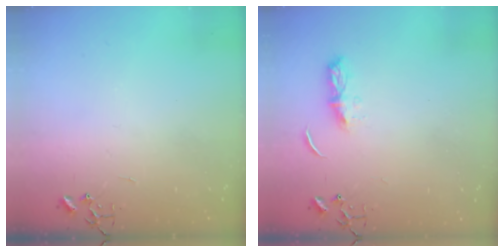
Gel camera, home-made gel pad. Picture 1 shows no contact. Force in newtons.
{"total": 6.1, "press": 6.0, "slide": 0.7}